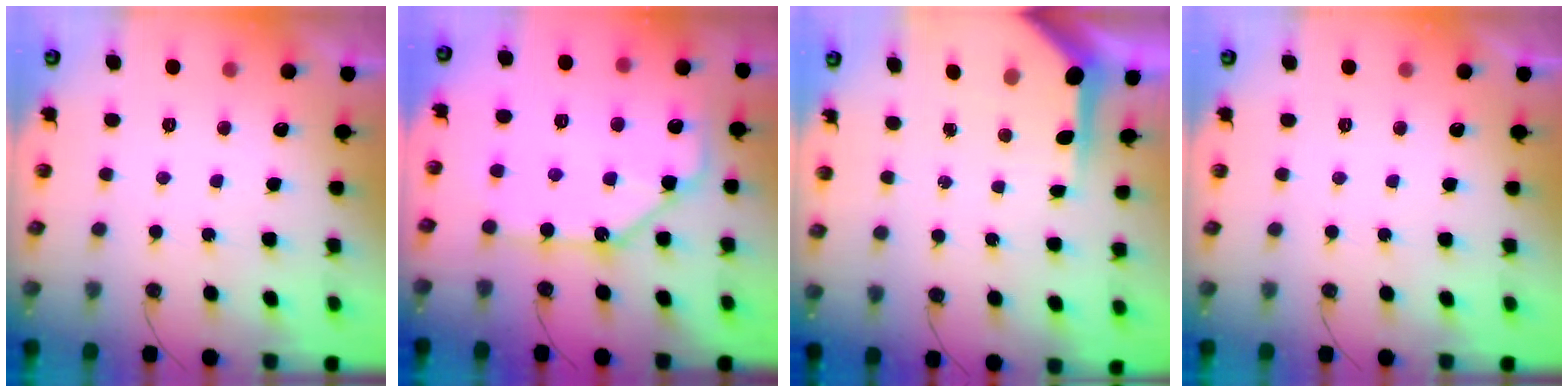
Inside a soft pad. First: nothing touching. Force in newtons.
{"total": 14.0, "press": 14.0, "slide": 1.5}
{"total": 7.8, "press": 7.8, "slide": 0.7}
{"total": 0.0}